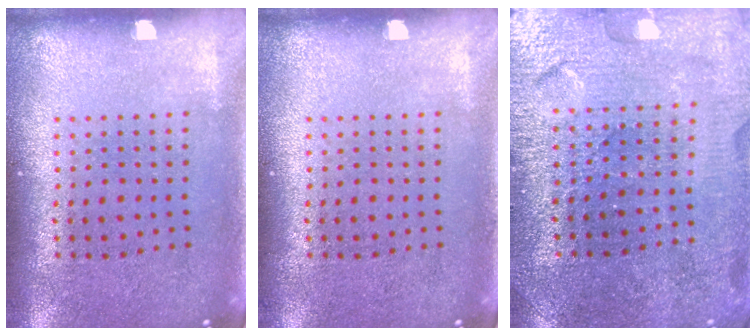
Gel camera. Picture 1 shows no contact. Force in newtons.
{"total": 0.0}
{"total": 3.2, "press": 3.2, "slide": 0.1}